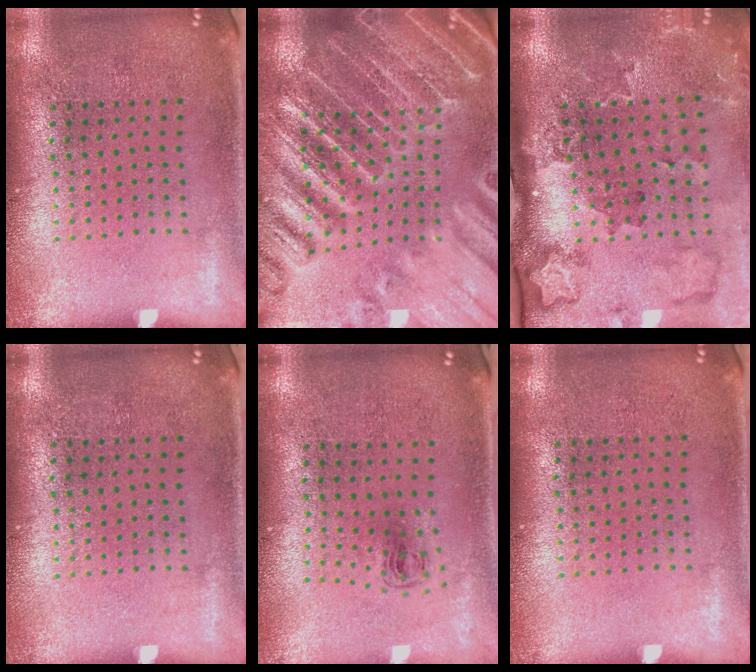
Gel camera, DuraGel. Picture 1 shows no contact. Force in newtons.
{"total": 4.4, "press": 4.0, "slide": 1.7}
{"total": 2.2, "press": 2.0, "slide": 1.0}
{"total": 0.0}
{"total": 0.6, "press": 0.3, "slide": 0.5}
{"total": 0.0}